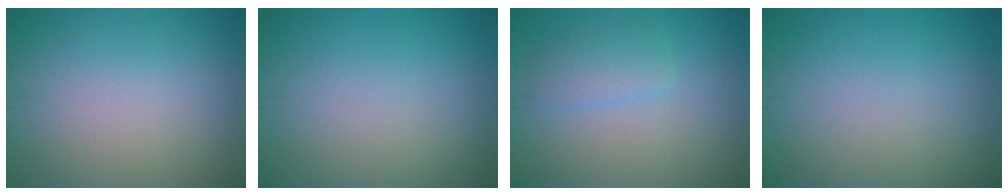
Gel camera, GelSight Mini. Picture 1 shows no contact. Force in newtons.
{"total": 0.0}
{"total": 2.1, "press": 2.1, "slide": 0.1}
{"total": 0.0}